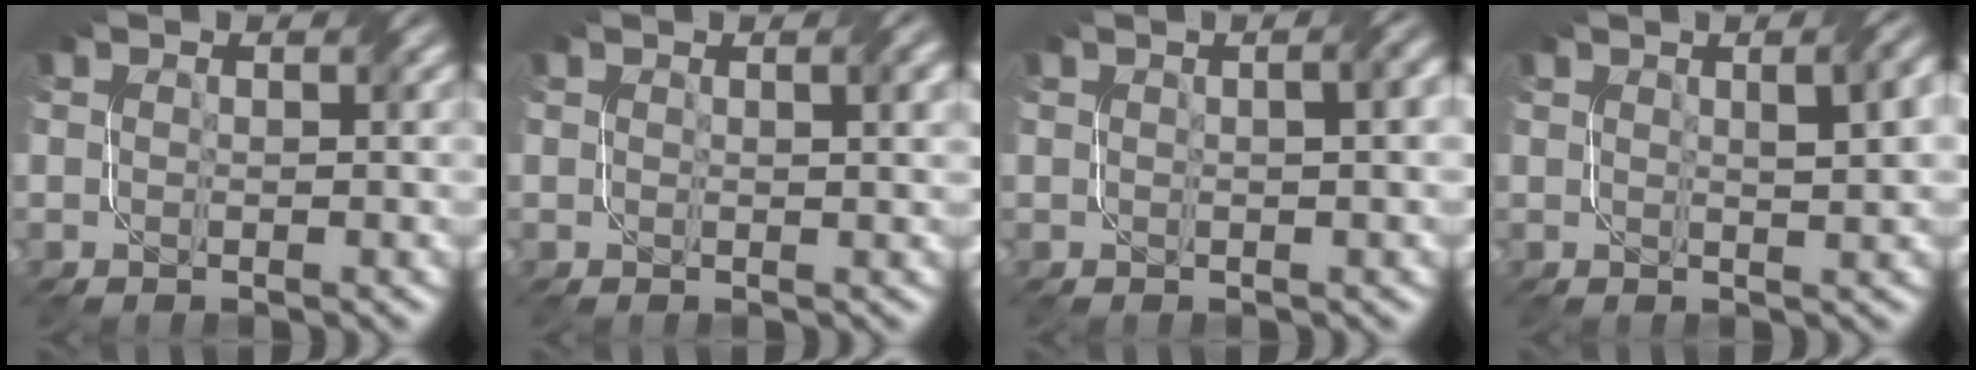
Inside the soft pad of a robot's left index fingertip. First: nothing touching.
{"total": 2.5, "force": [1.2, 0.8, 2.1], "torque": [-0.019, 0.005, 0.015]}
{"total": 5.0, "force": [1.5, 2.3, 4.2], "torque": [-0.028, 0.033, -0.004]}
{"total": 5.4, "force": [1.9, 2.0, 4.7], "torque": [-0.034, 0.024, 0.010]}